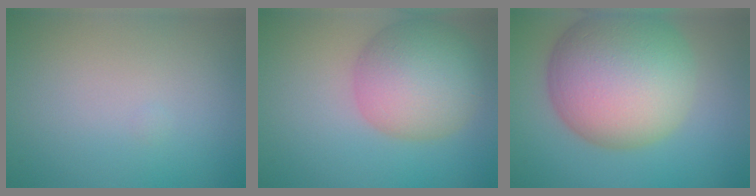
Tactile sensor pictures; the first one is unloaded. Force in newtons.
{"total": 7.9, "press": 7.9, "slide": 0.4}
{"total": 14.2, "press": 14.2, "slide": 0.5}